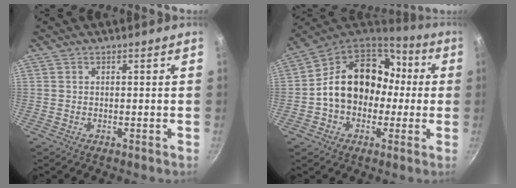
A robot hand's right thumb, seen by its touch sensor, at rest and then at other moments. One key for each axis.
{"total": 18.8, "fx": 0.2, "fy": 14.8, "fz": 11.6, "tx": -0.153, "ty": 0.056, "tz": -0.003}